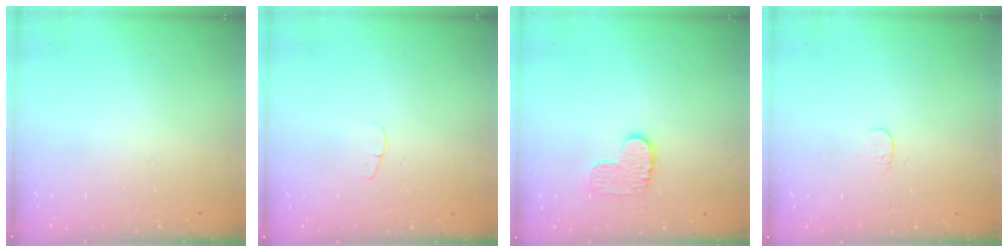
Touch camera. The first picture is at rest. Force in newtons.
{"total": 3.8, "press": 3.8, "slide": 0.4}
{"total": 7.9, "press": 7.9, "slide": 0.3}
{"total": 3.8, "press": 3.7, "slide": 0.4}